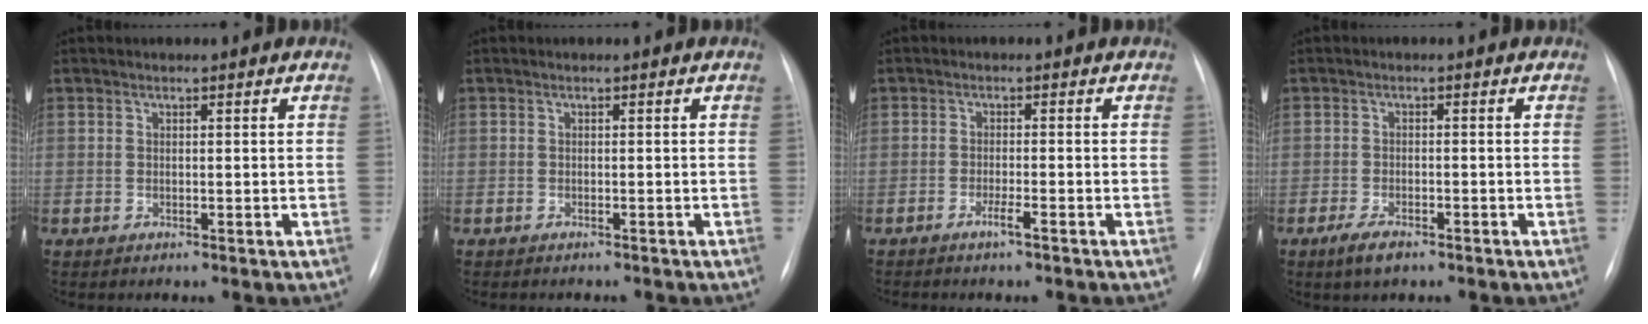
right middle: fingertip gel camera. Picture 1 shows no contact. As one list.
[{"total": 2.0, "force": [-1.8, 0.5, 0.6], "torque": [-0.007, -0.004, -0.021]}, {"total": 1.7, "force": [-1.1, -0.5, 1.2], "torque": [-0.026, -0.002, -0.023]}, {"total": 3.0, "force": [-2.0, 0.8, 2.0], "torque": [-0.050, -0.006, -0.035]}]